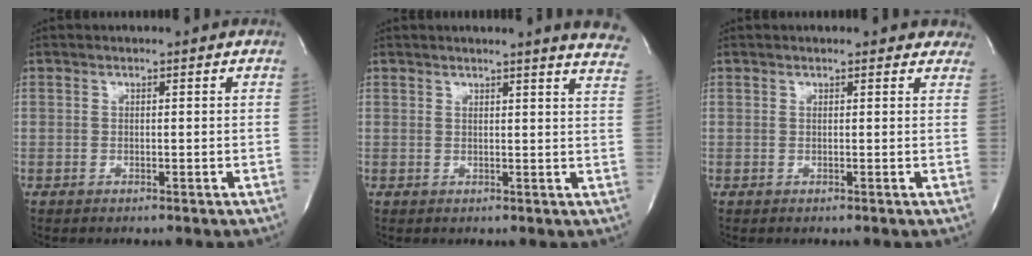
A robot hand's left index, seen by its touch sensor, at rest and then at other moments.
{"total": 9.7, "force": [8.9, -0.4, 4.0], "torque": [-0.040, -0.050, 0.072]}
{"total": 5.4, "force": [4.7, 1.6, 2.0], "torque": [-0.014, 0.001, 0.037]}